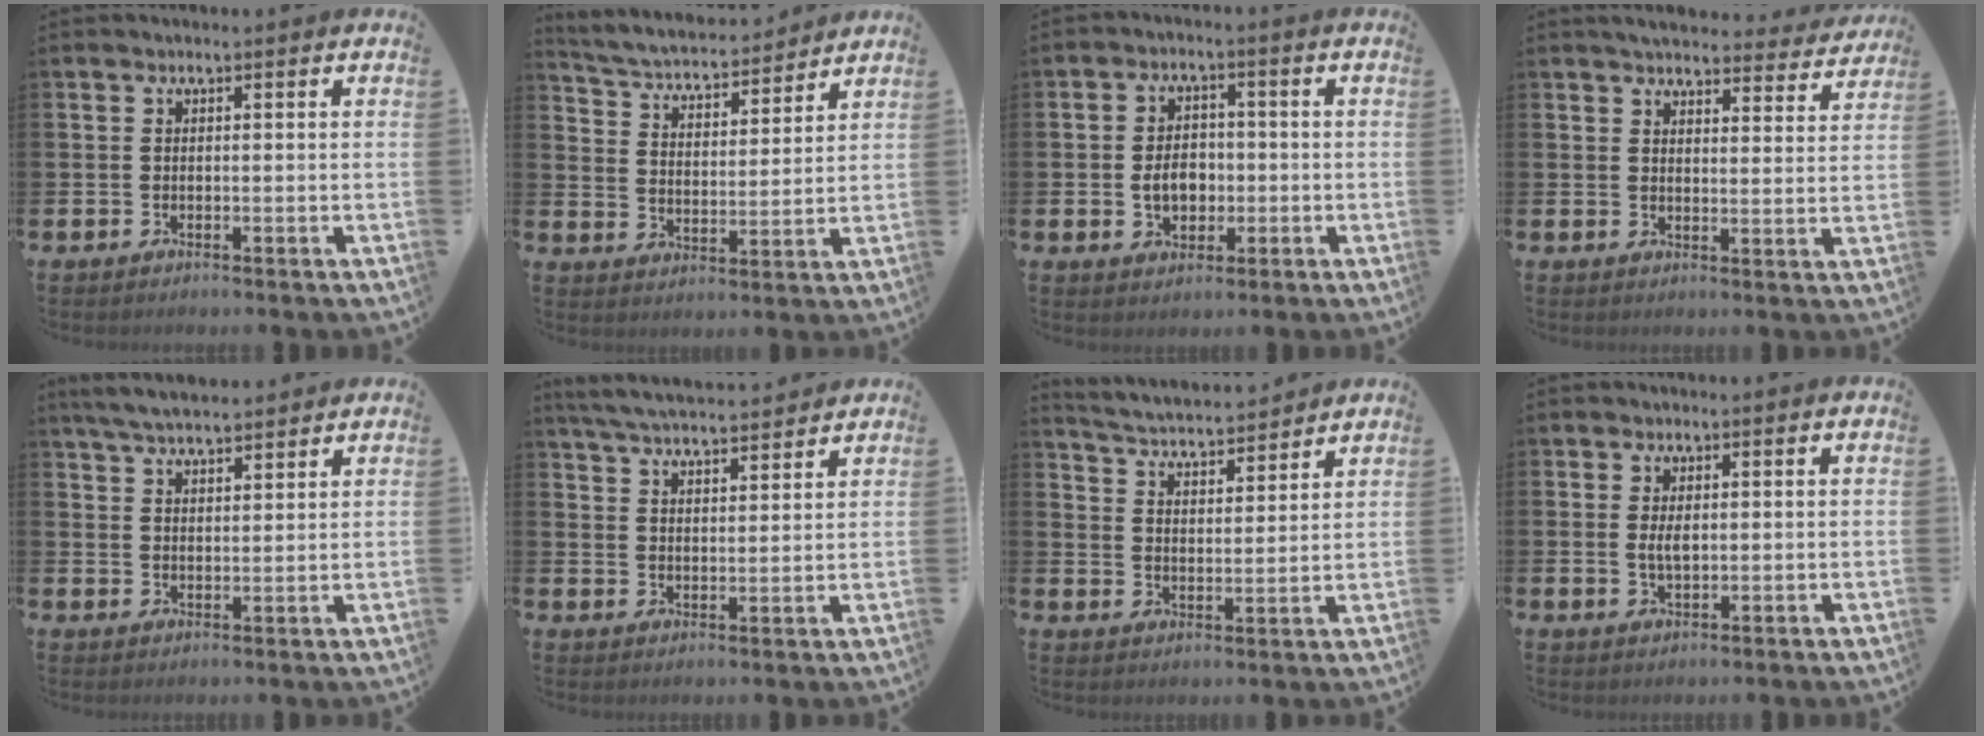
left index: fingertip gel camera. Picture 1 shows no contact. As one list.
[{"total": 4.7, "force": [4.6, 1.0, 0.9], "torque": [-0.047, -0.038, 0.073]}, {"total": 4.4, "force": [-0.6, 3.3, 2.9], "torque": [-0.041, 0.002, -0.020]}, {"total": 4.2, "force": [4.1, 0.8, 0.8], "torque": [-0.022, -0.029, 0.069]}, {"total": 4.7, "force": [4.6, 0.6, 1.0], "torque": [-0.041, -0.014, 0.086]}, {"total": 5.6, "force": [5.6, 0.3, 0.9], "torque": [-0.041, -0.028, 0.100]}, {"total": 4.6, "force": [4.6, 0.4, 0.4], "torque": [-0.032, -0.036, 0.078]}, {"total": 2.3, "force": [0.4, 1.1, 2.0], "torque": [-0.032, 0.000, 0.003]}]